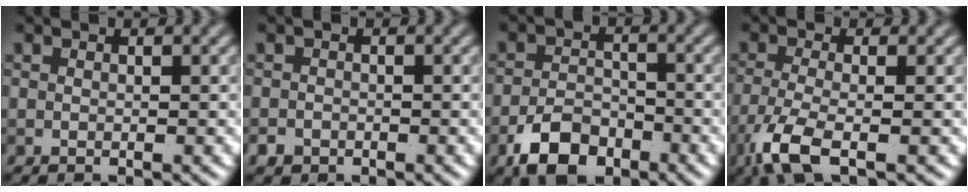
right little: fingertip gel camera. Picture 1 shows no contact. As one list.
[{"total": 1.1, "force": [-0.7, 0.9, 0.1], "torque": [0.005, -0.003, -0.014]}, {"total": 4.9, "force": [-3.1, 2.7, 2.6], "torque": [-0.044, -0.004, -0.062]}, {"total": 4.6, "force": [-2.5, 1.3, 3.7], "torque": [-0.084, -0.011, -0.063]}]